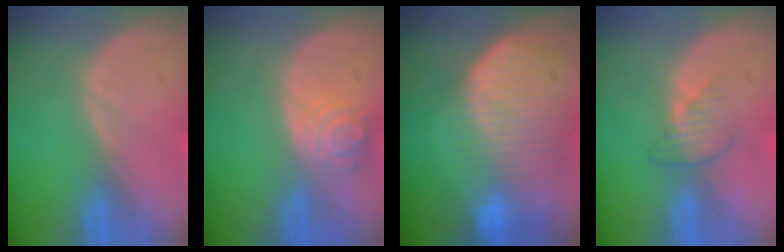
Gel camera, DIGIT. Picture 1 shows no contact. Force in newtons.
{"total": 4.3, "press": 4.3, "slide": 0.4}
{"total": 10.6, "press": 9.2, "slide": 5.1}
{"total": 3.0, "press": 2.8, "slide": 1.1}